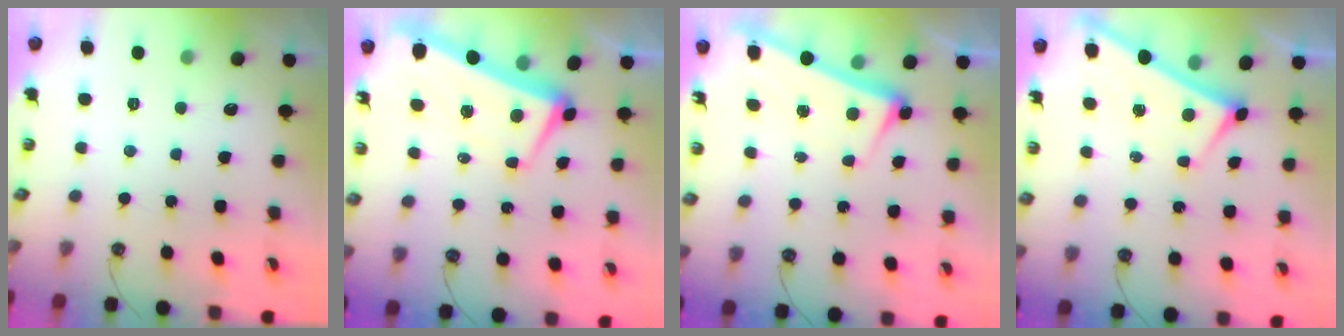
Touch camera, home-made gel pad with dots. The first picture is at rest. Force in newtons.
{"total": 3.8, "press": 3.1, "slide": 2.1}
{"total": 2.5, "press": 2.2, "slide": 1.1}
{"total": 1.8, "press": 1.8, "slide": 0.2}